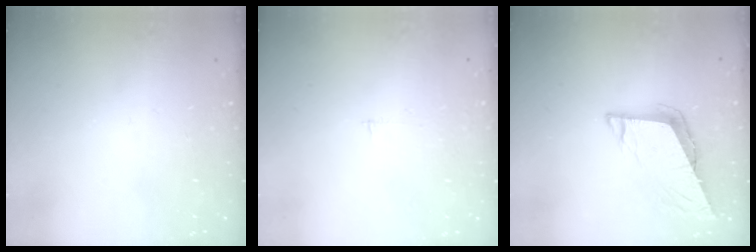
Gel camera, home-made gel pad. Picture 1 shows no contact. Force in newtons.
{"total": 2.5, "press": 2.5, "slide": 0.2}
{"total": 8.7, "press": 8.4, "slide": 2.1}